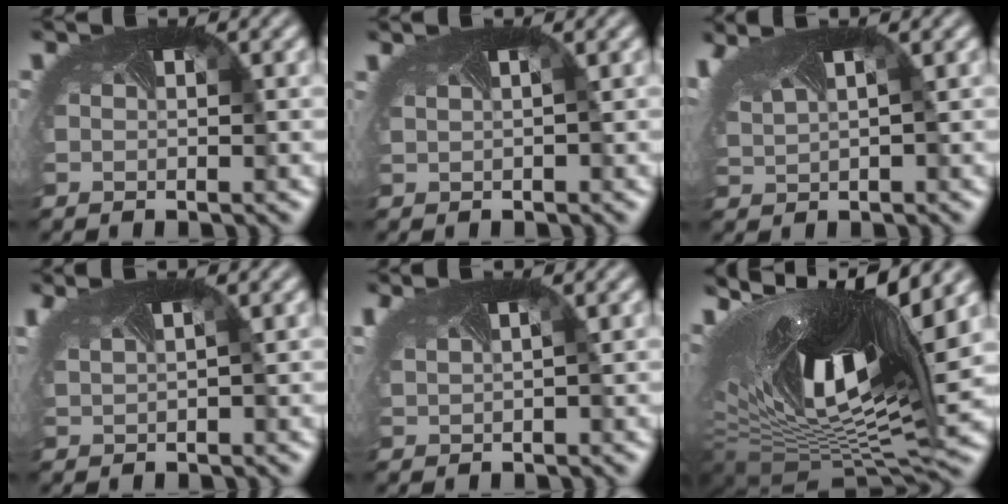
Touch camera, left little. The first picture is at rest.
{"total": 1.5, "force": [0.8, 0.8, 1.0], "torque": [-0.016, 0.014, 0.004]}
{"total": 8.4, "force": [3.8, 3.9, 6.4], "torque": [-0.153, 0.035, 0.071]}
{"total": 5.3, "force": [2.1, 2.7, 4.1], "torque": [-0.097, 0.030, 0.038]}
{"total": 4.2, "force": [1.7, 2.1, 3.1], "torque": [-0.078, 0.026, 0.033]}
{"total": 15.8, "force": [5.5, 7.3, 12.9], "torque": [-0.269, 0.015, 0.086]}